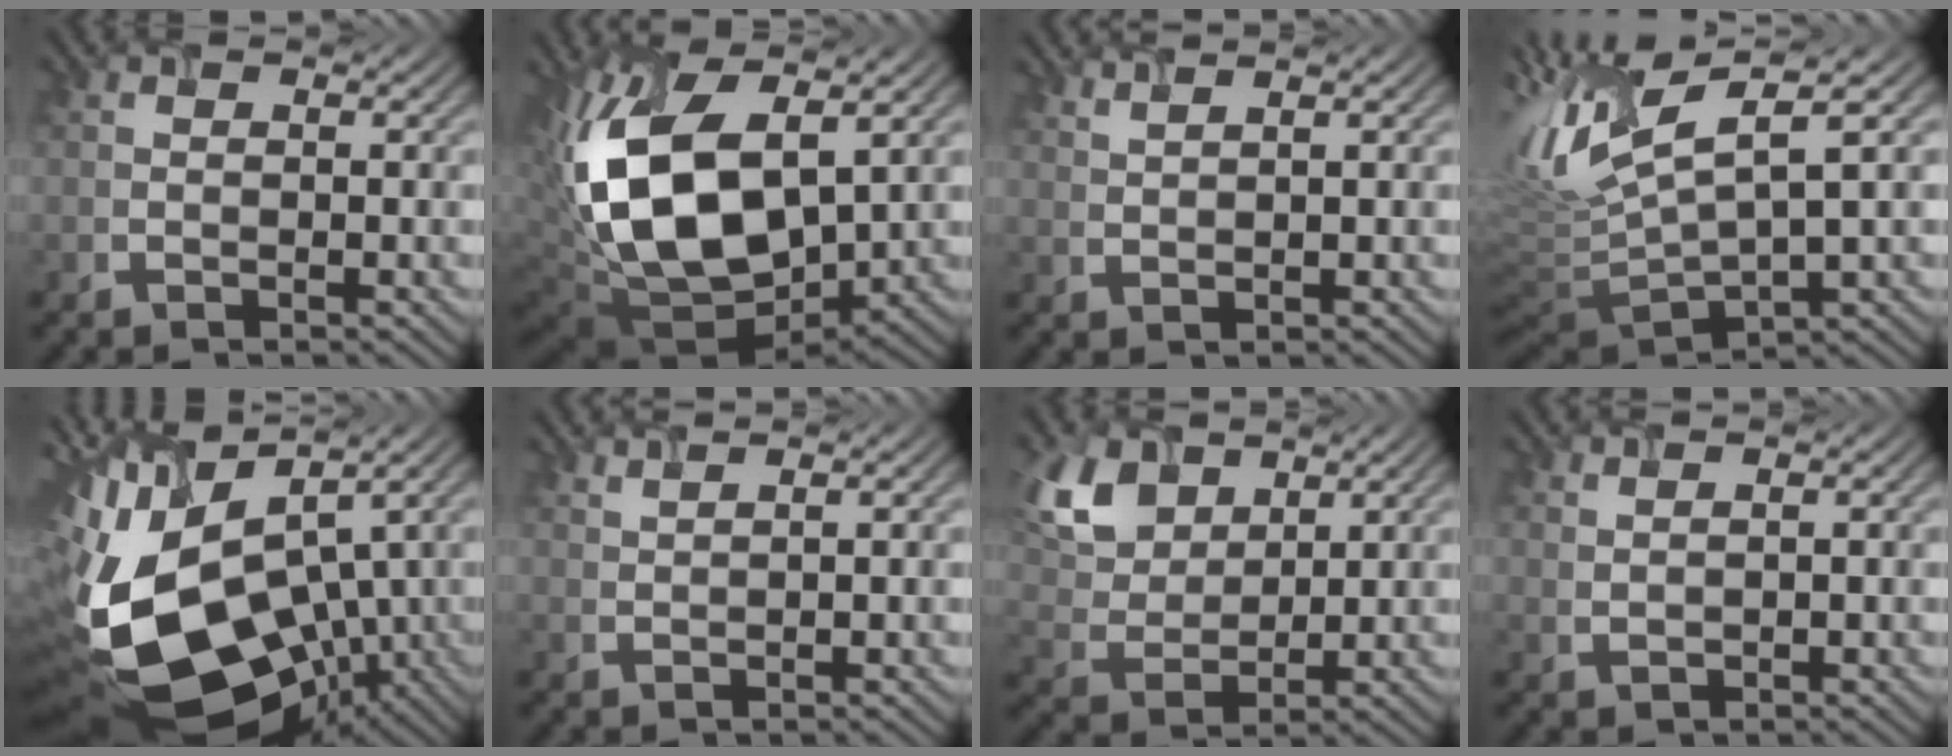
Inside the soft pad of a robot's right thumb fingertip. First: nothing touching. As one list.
[{"total": 17.9, "force": [1.1, 9.6, 15.0], "torque": [-0.338, -0.011, 0.023]}, {"total": 2.0, "force": [1.7, -0.3, 0.9], "torque": [-0.014, 0.011, 0.035]}, {"total": 13.0, "force": [2.6, 4.1, 12.0], "torque": [-0.280, 0.014, 0.065]}, {"total": 17.4, "force": [-2.6, 9.9, 14.1], "torque": [-0.298, -0.021, -0.026]}, {"total": 1.7, "force": [1.5, -0.4, 0.7], "torque": [-0.012, 0.010, 0.031]}, {"total": 8.8, "force": [5.2, 5.2, 4.9], "torque": [-0.151, 0.017, 0.107]}, {"total": 1.1, "force": [0.9, -0.5, 0.3], "torque": [-0.010, 0.004, 0.032]}]